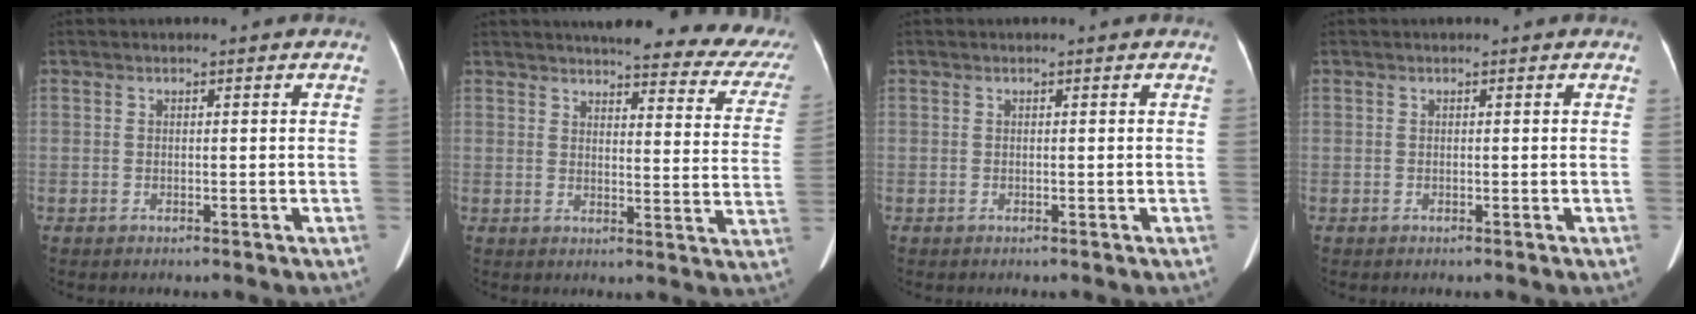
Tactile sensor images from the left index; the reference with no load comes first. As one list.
[{"total": 22.0, "force": [19.5, 4.5, 9.0], "torque": [-0.092, -0.045, 0.203]}, {"total": 0.0}, {"total": 0.0}]